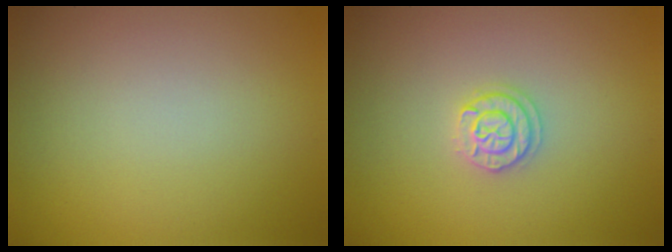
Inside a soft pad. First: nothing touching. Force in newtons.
{"total": 1.8, "press": 1.8, "slide": 0.3}